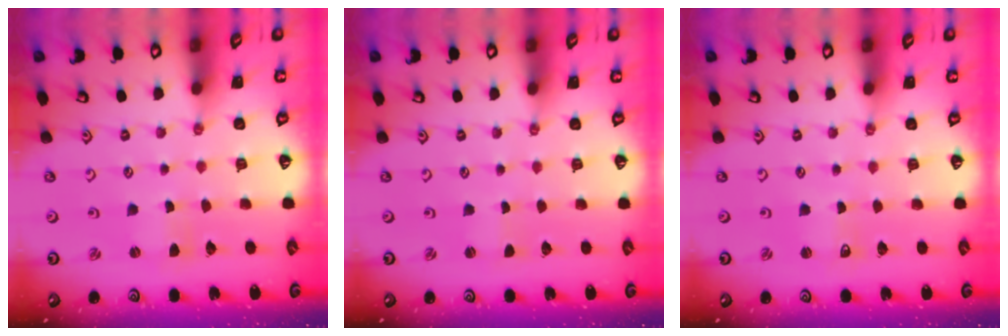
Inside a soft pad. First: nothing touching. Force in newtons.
{"total": 0.0}
{"total": 0.6, "press": 0.6, "slide": 0.1}